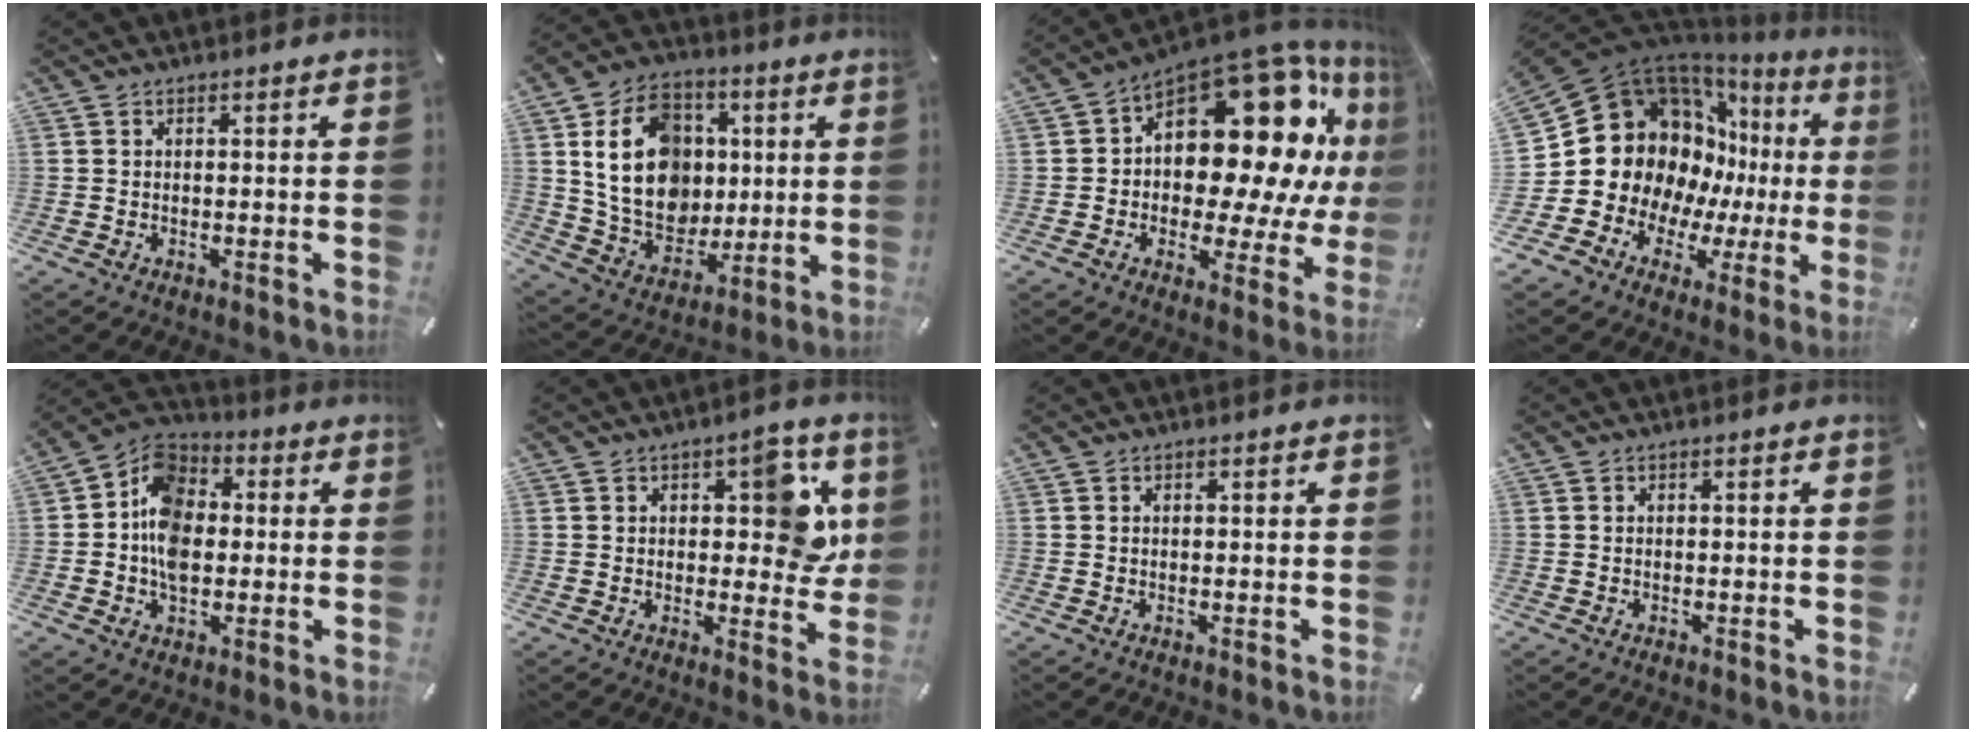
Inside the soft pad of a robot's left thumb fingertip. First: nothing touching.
{"total": 18.8, "force": [2.7, 15.3, 10.5], "torque": [-0.196, 0.001, 0.056]}
{"total": 22.3, "force": [8.1, 12.7, 16.4], "torque": [-0.228, -0.085, 0.138]}
{"total": 20.8, "force": [4.7, 17.3, 10.5], "torque": [-0.184, -0.056, 0.120]}
{"total": 11.1, "force": [-1.0, 8.6, 7.0], "torque": [-0.144, 0.009, -0.022]}
{"total": 11.4, "force": [3.3, 6.3, 9.0], "torque": [-0.102, -0.006, 0.050]}
{"total": 0.0}
{"total": 0.0}